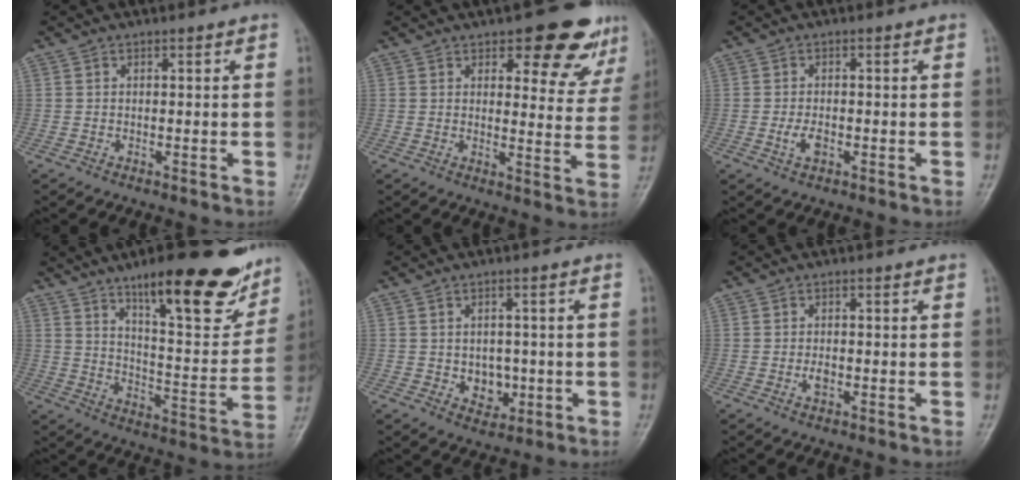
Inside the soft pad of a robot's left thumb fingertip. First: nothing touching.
{"total": 12.7, "force": [8.2, 5.2, 8.2], "torque": [-0.050, -0.044, 0.095]}
{"total": 2.7, "force": [-0.8, 1.5, 2.1], "torque": [-0.041, 0.000, -0.015]}
{"total": 22.5, "force": [14.4, 6.3, 16.1], "torque": [-0.187, -0.069, 0.218]}
{"total": 4.8, "force": [-0.5, 3.8, 2.8], "torque": [-0.013, 0.001, 0.002]}
{"total": 1.6, "force": [-0.3, 1.0, 1.2], "torque": [-0.020, -0.001, -0.006]}